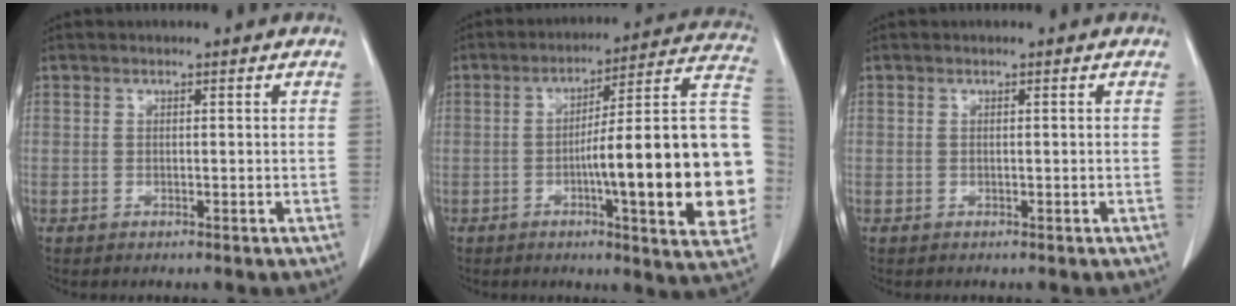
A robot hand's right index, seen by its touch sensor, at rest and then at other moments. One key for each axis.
{"total": 23.3, "fx": -3.3, "fy": 2.2, "fz": 22.9, "tx": -0.217, "ty": 0.027, "tz": -0.042}
{"total": 0.0}